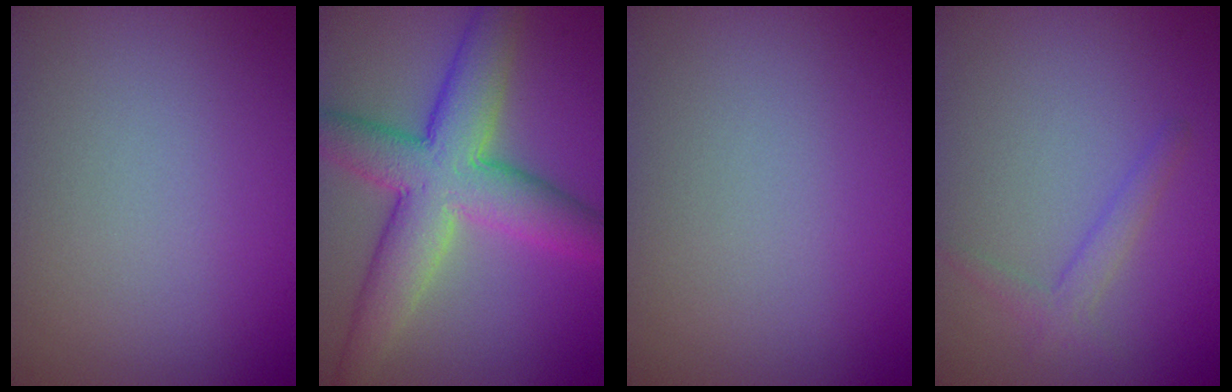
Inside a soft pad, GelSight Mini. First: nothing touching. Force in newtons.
{"total": 8.4, "press": 8.4, "slide": 0.3}
{"total": 0.0}
{"total": 1.5, "press": 1.5, "slide": 0.1}